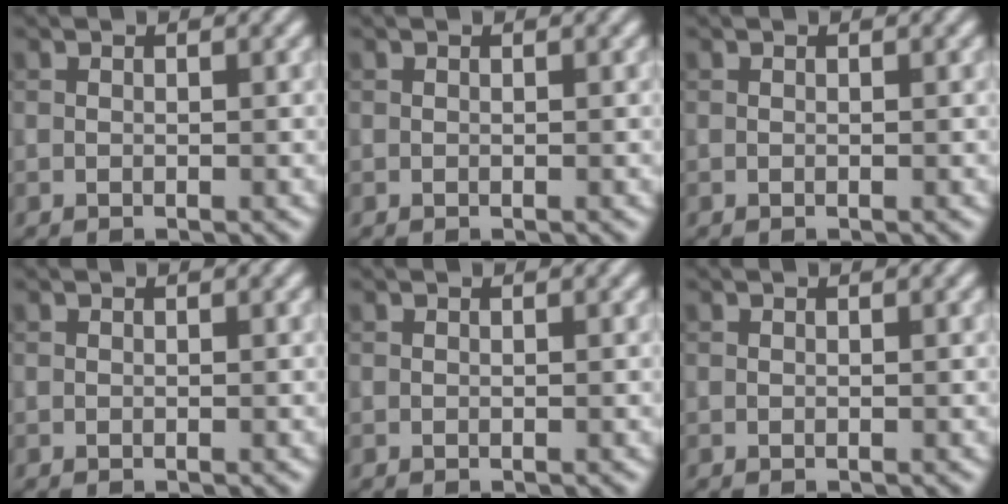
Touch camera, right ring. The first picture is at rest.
{"total": 0.0}
{"total": 0.0}
{"total": 0.0}
{"total": 0.0}
{"total": 0.0}